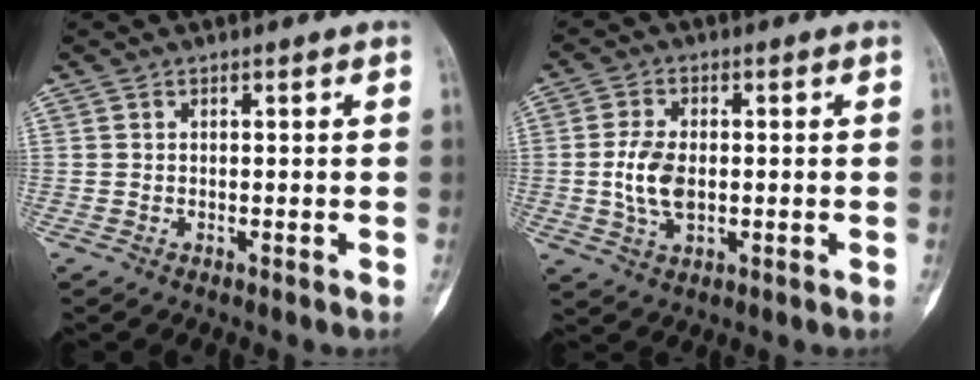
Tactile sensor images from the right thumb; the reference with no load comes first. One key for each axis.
{"total": 7.0, "fx": -0.4, "fy": 4.0, "fz": 5.7, "tx": -0.116, "ty": -0.002, "tz": -0.005}